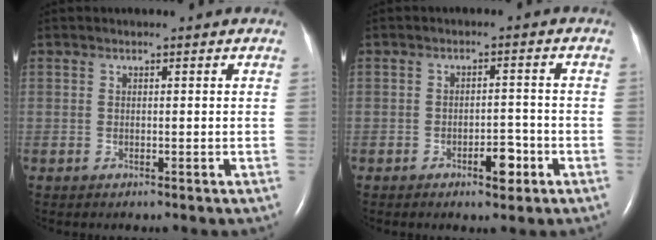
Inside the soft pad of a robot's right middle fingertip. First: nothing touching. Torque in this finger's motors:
{"motor_torque": [0.45, -0.18, 0.03, 0.01]}